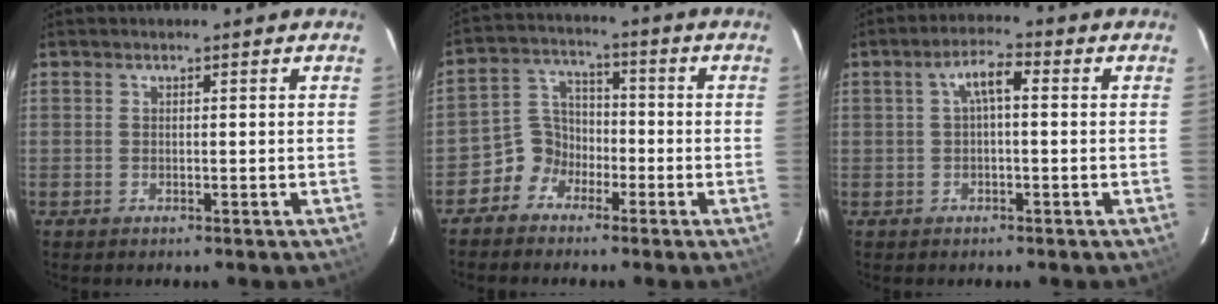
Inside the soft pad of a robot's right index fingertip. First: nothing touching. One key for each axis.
{"total": 6.1, "fx": -3.8, "fy": 4.8, "fz": 0.6, "tx": -0.014, "ty": 0.033, "tz": -0.079}
{"total": 4.1, "fx": 0.4, "fy": 1.4, "fz": 3.9, "tx": -0.073, "ty": 0.015, "tz": 0.010}